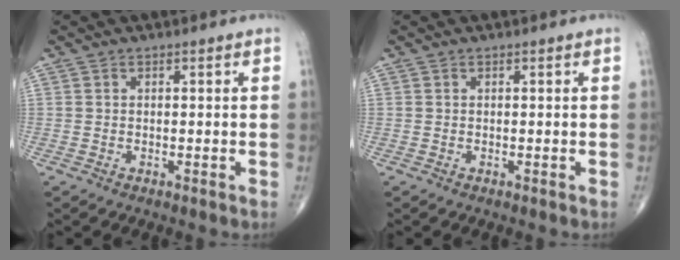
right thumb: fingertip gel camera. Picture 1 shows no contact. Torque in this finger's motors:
{"motor_torque": [-0.06, 0.06, -0.09, 0.08, 0.01]}